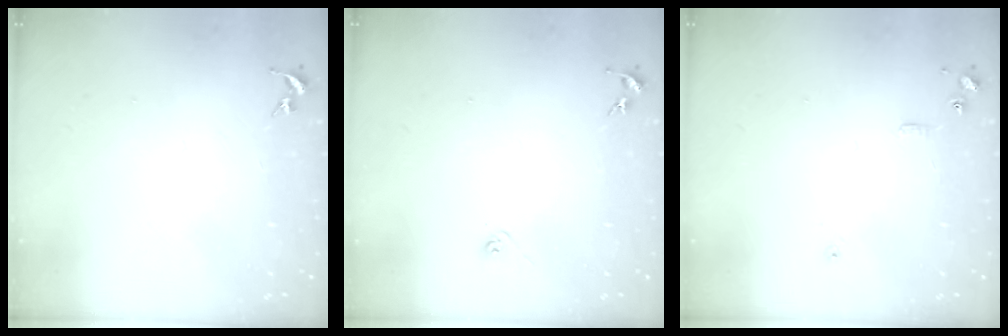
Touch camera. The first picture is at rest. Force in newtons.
{"total": 4.0, "press": 4.0, "slide": 0.8}
{"total": 6.9, "press": 6.8, "slide": 0.7}